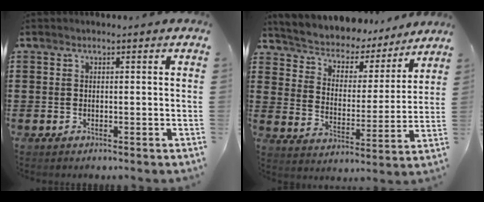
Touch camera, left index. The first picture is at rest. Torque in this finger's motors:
{"motor_torque": [2.14, 0.00, 1.05, 0.16]}